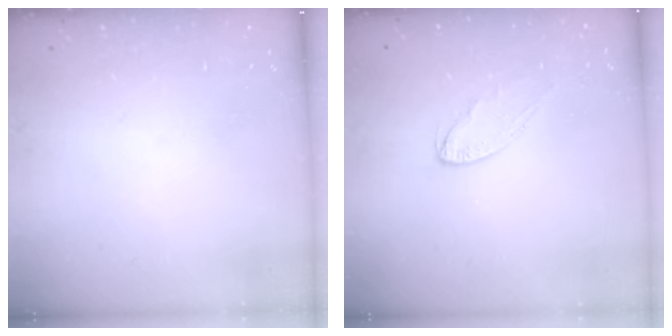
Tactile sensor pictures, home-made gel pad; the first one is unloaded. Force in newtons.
{"total": 3.8, "press": 3.8, "slide": 0.3}